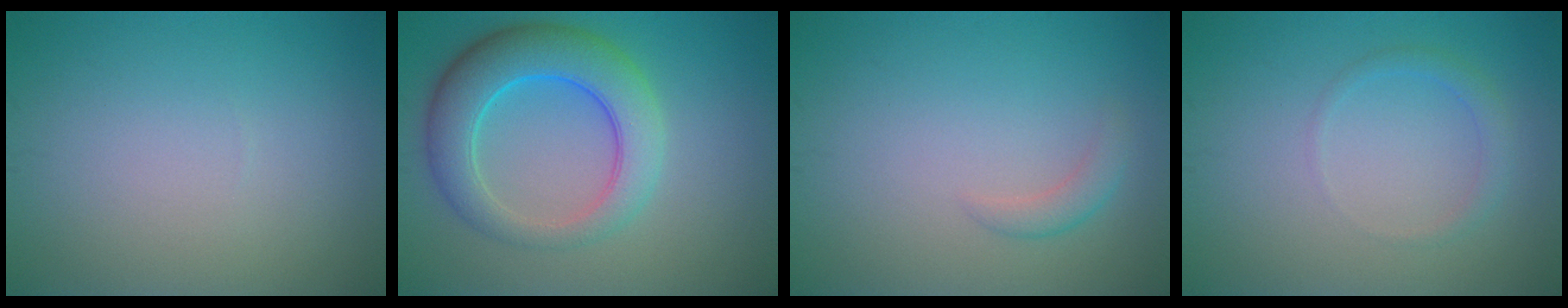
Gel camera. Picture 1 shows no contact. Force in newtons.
{"total": 6.9, "press": 6.9, "slide": 0.3}
{"total": 1.4, "press": 1.4, "slide": 0.1}
{"total": 1.4, "press": 1.4, "slide": 0.1}